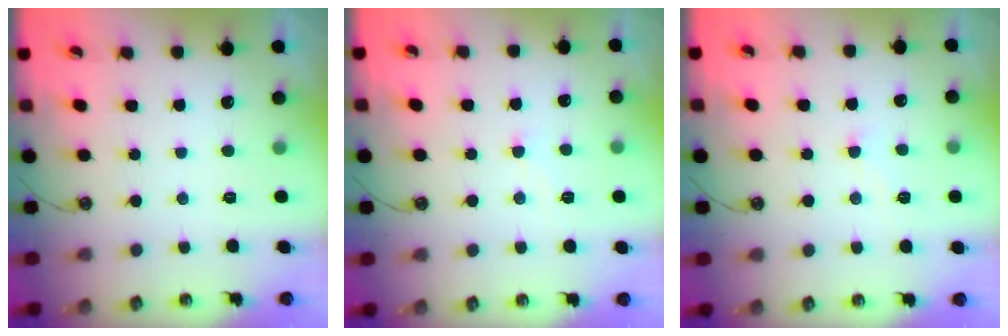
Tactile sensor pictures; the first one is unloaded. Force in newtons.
{"total": 2.9, "press": 2.9, "slide": 0.3}
{"total": 2.1, "press": 2.1, "slide": 0.2}